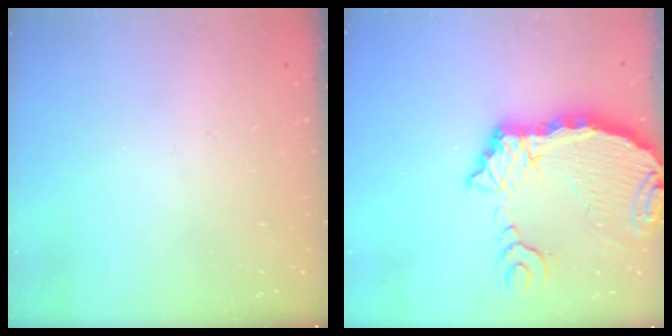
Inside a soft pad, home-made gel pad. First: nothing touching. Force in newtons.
{"total": 15.1, "press": 14.9, "slide": 2.0}